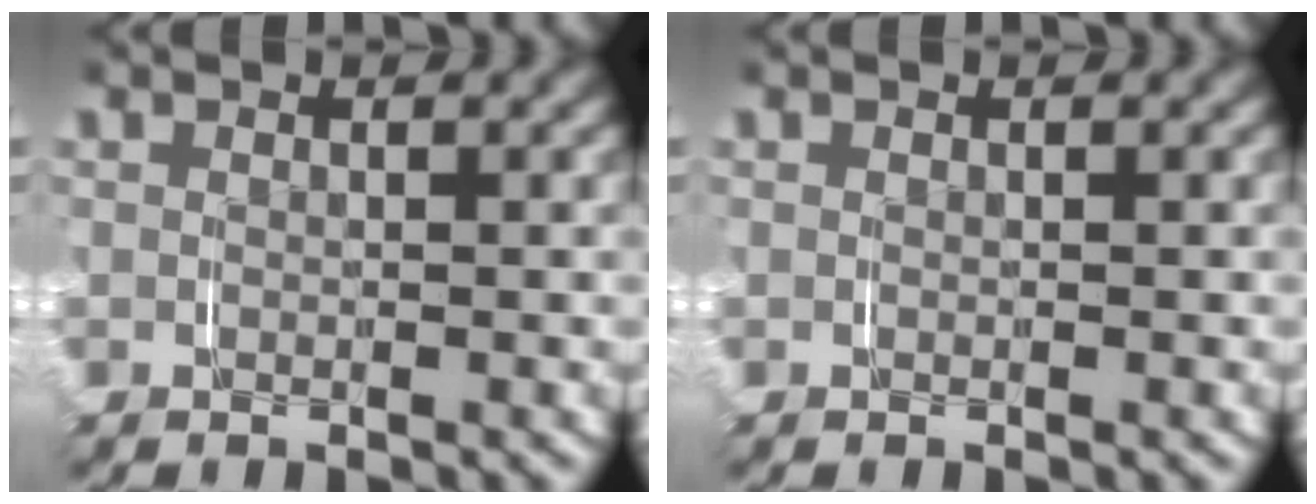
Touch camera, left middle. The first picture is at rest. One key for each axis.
{"total": 0.0}